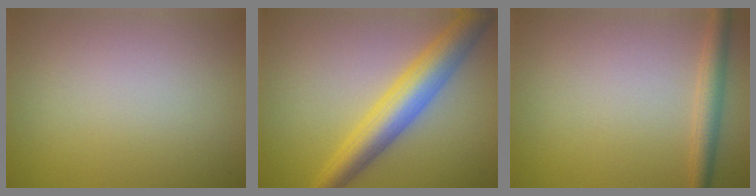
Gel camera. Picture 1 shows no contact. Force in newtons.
{"total": 6.3, "press": 6.3, "slide": 0.1}
{"total": 2.4, "press": 2.4, "slide": 0.0}